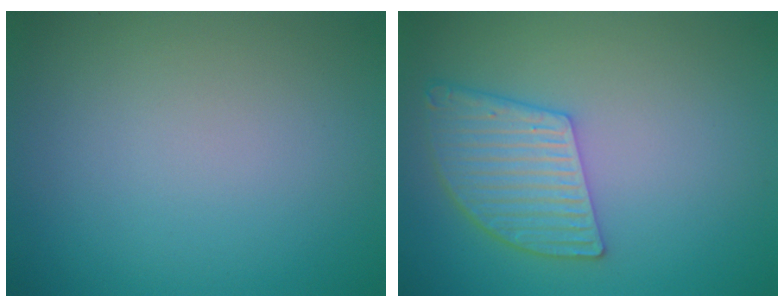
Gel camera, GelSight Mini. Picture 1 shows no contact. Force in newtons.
{"total": 5.1, "press": 4.2, "slide": 2.9}